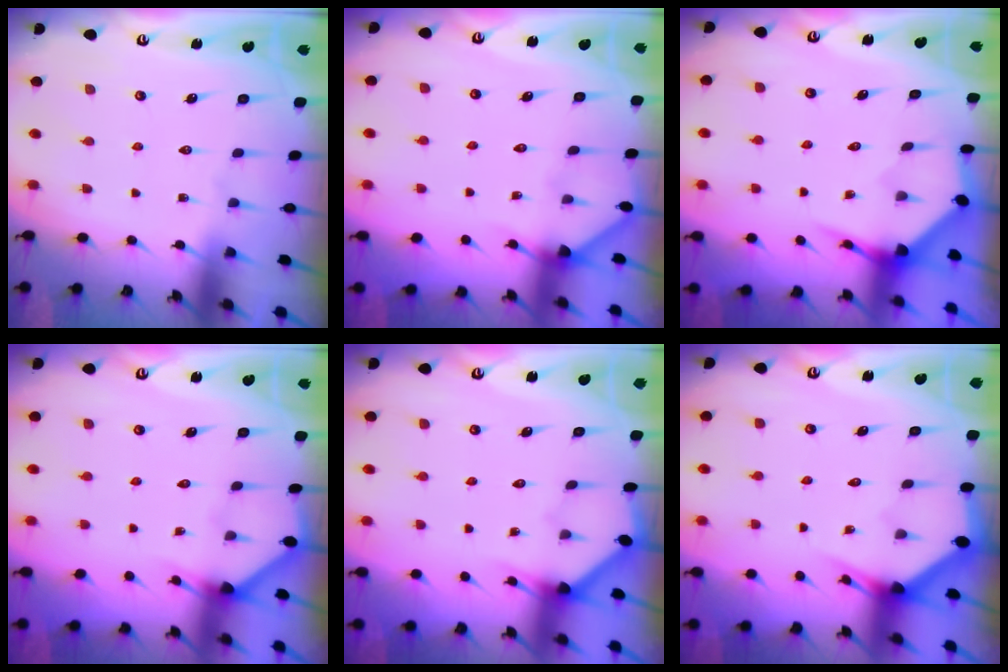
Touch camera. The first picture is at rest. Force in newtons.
{"total": 4.1, "press": 4.0, "slide": 0.4}
{"total": 4.0, "press": 4.0, "slide": 0.4}
{"total": 2.9, "press": 2.9, "slide": 0.2}
{"total": 3.7, "press": 3.7, "slide": 0.4}
{"total": 2.7, "press": 2.7, "slide": 0.1}